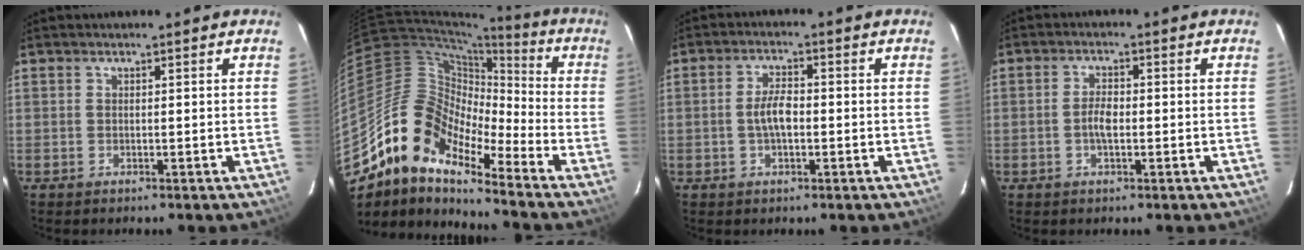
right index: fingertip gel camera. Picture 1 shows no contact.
{"total": 14.6, "force": [-11.3, 5.4, 7.4], "torque": [-0.113, 0.011, -0.235]}
{"total": 4.1, "force": [-0.8, 1.5, 3.7], "torque": [-0.075, 0.005, -0.013]}
{"total": 2.9, "force": [-0.7, 1.0, 2.7], "torque": [-0.055, 0.003, -0.013]}